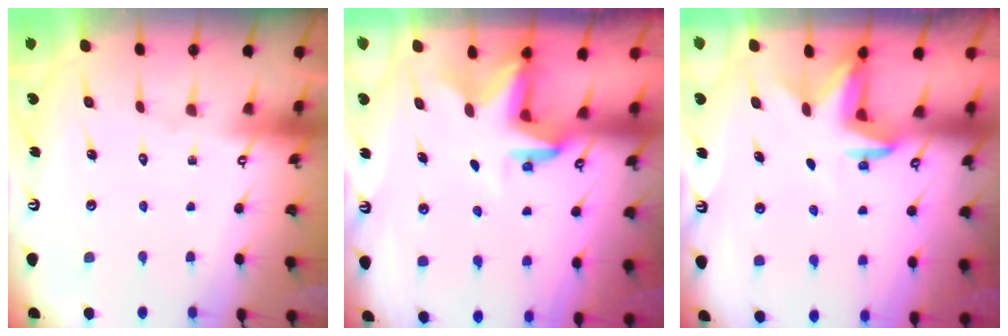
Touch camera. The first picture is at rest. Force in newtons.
{"total": 3.0, "press": 3.0, "slide": 0.1}
{"total": 3.0, "press": 2.9, "slide": 0.7}